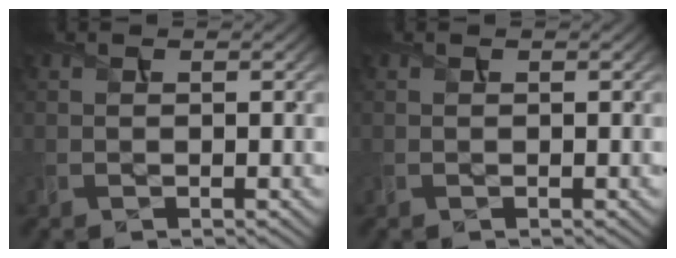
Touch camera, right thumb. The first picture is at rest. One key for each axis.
{"total": 0.0}